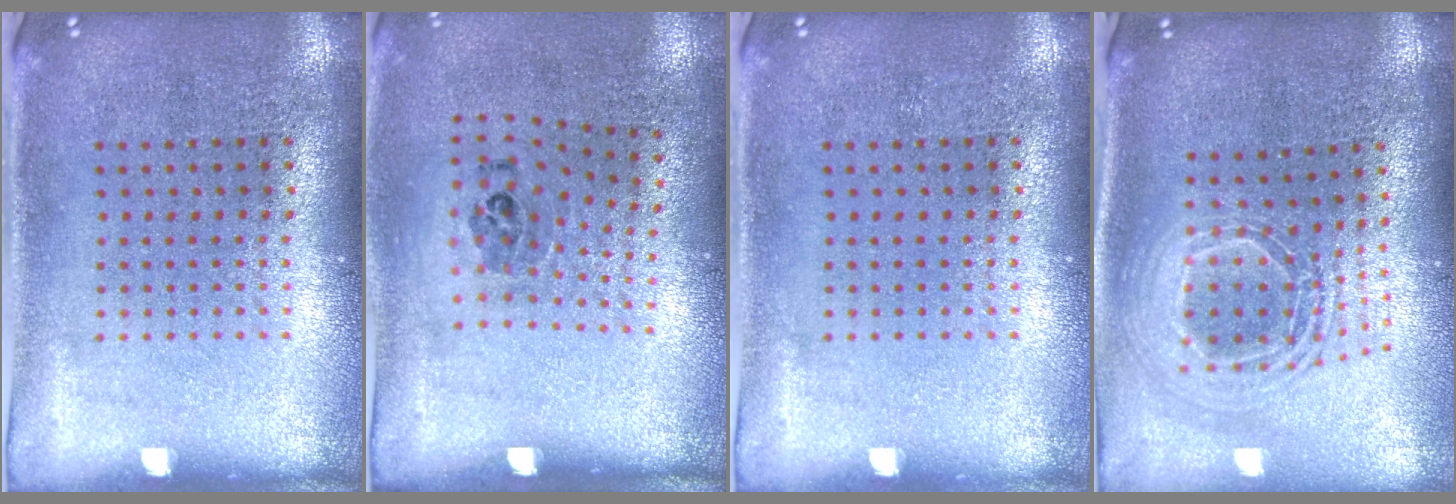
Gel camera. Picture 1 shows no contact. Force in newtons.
{"total": 1.1, "press": 0.7, "slide": 0.8}
{"total": 0.0}
{"total": 2.1, "press": 1.7, "slide": 1.3}